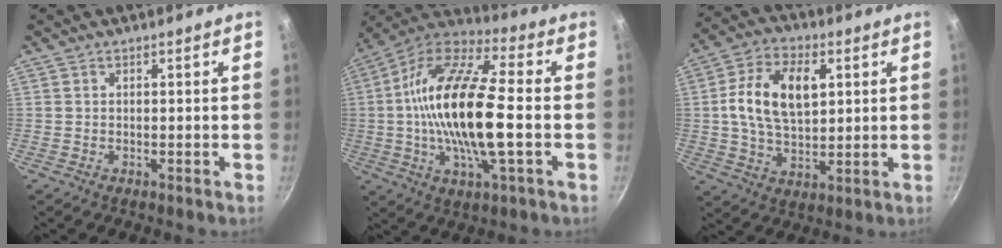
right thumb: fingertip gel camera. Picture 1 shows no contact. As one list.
[{"total": 21.7, "force": [-1.3, 7.2, 20.5], "torque": [-0.389, 0.025, -0.043]}, {"total": 14.0, "force": [2.9, 8.4, 10.8], "torque": [-0.180, 0.004, 0.046]}]